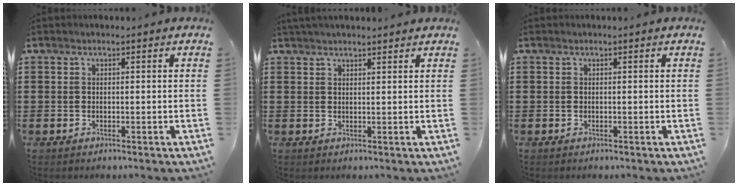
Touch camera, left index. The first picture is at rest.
{"total": 2.0, "force": [1.9, 0.3, 0.6], "torque": [-0.015, 0.004, 0.036]}
{"total": 0.0}